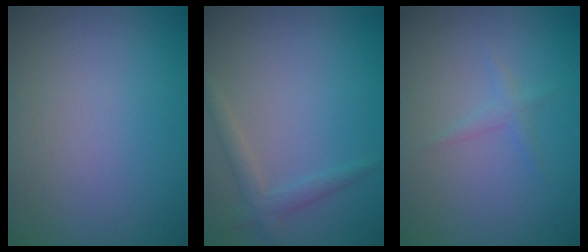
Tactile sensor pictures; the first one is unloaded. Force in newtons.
{"total": 1.8, "press": 1.8, "slide": 0.1}
{"total": 1.0, "press": 1.0, "slide": 0.1}